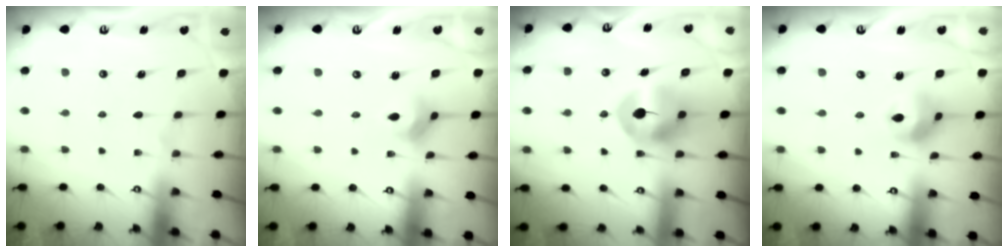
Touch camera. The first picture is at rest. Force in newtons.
{"total": 3.4, "press": 3.4, "slide": 0.3}
{"total": 8.8, "press": 8.8, "slide": 0.3}
{"total": 9.0, "press": 9.0, "slide": 1.0}